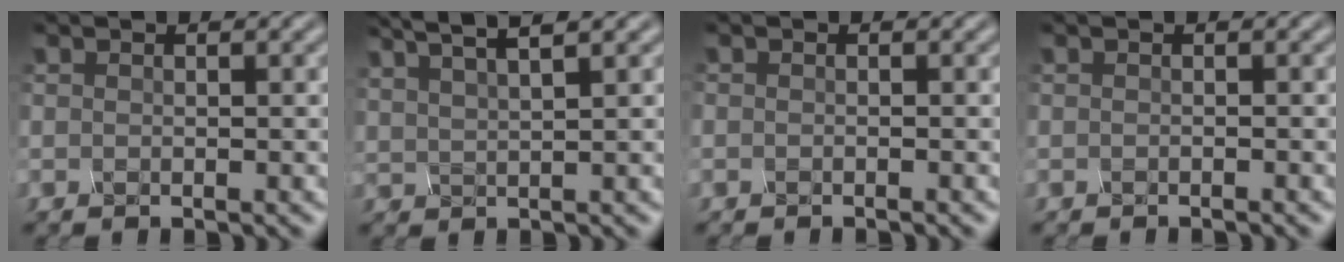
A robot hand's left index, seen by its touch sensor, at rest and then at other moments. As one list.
[{"total": 4.5, "force": [4.2, -0.2, 1.6], "torque": [-0.029, 0.030, 0.048]}, {"total": 0.6, "force": [-0.5, 0.3, 0.2], "torque": [0.013, 0.000, -0.014]}, {"total": 0.8, "force": [-0.4, 0.4, 0.5], "torque": [0.012, 0.000, -0.015]}]